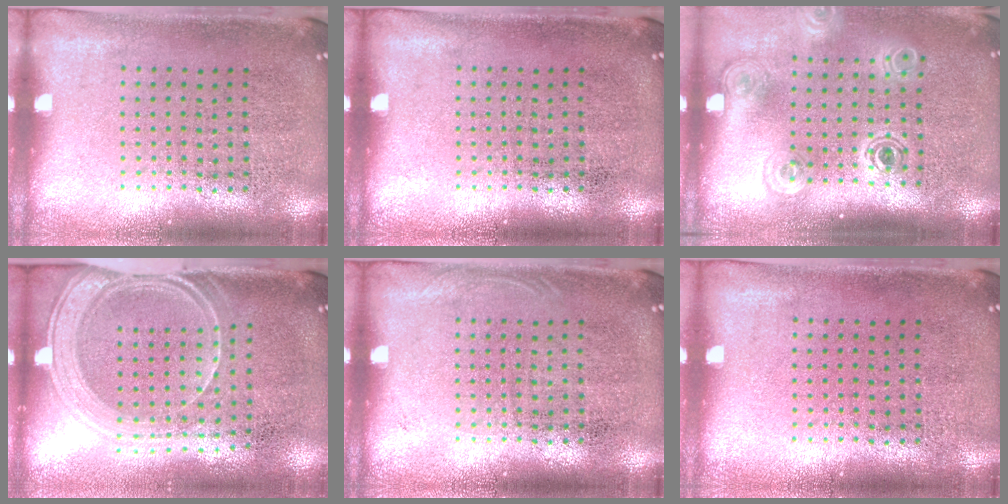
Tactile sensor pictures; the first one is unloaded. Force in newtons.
{"total": 0.0}
{"total": 1.8, "press": 1.2, "slide": 1.3}
{"total": 1.8, "press": 1.5, "slide": 0.9}
{"total": 0.5, "press": 0.5, "slide": 0.2}
{"total": 0.0}